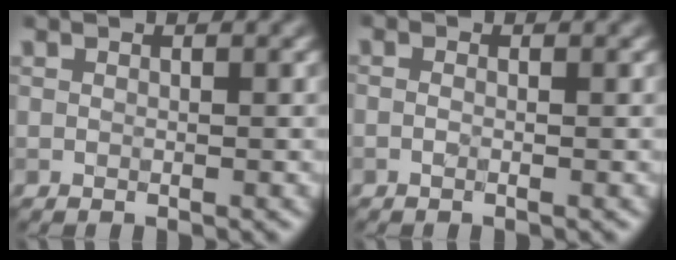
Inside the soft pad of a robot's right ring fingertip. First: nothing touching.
{"total": 0.7, "force": [-0.1, 0.2, 0.6], "torque": [-0.011, -0.008, -0.010]}